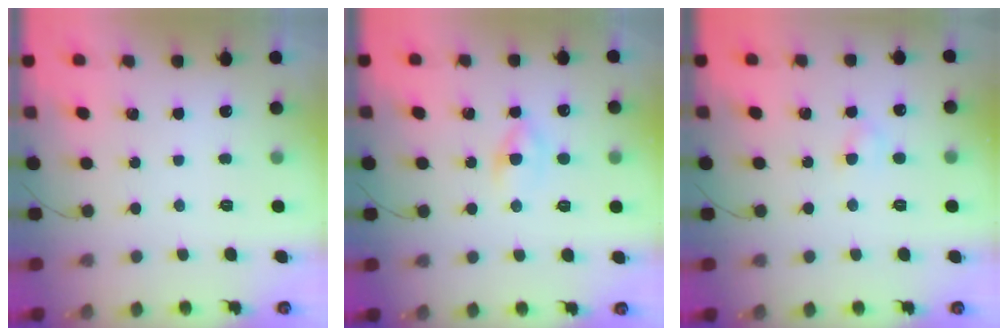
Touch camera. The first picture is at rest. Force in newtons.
{"total": 2.4, "press": 2.1, "slide": 1.2}
{"total": 2.5, "press": 2.4, "slide": 0.9}